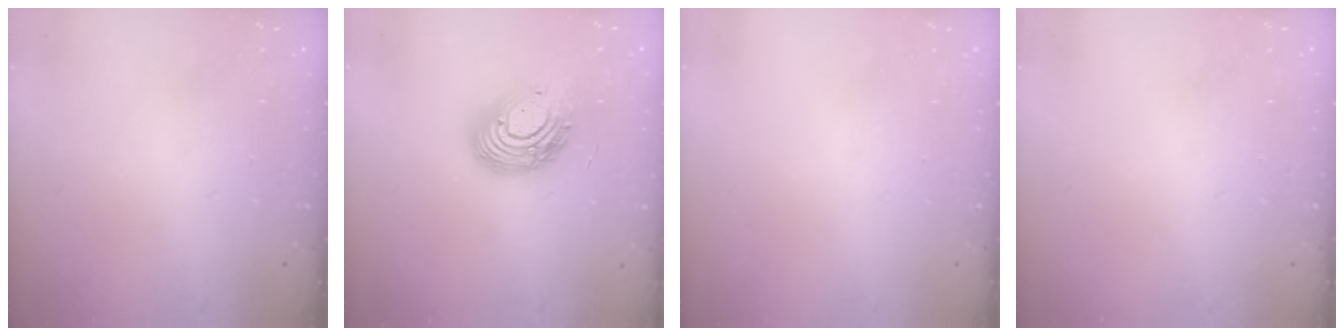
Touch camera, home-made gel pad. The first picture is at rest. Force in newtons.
{"total": 14.3, "press": 14.2, "slide": 1.3}
{"total": 0.0}
{"total": 0.0}